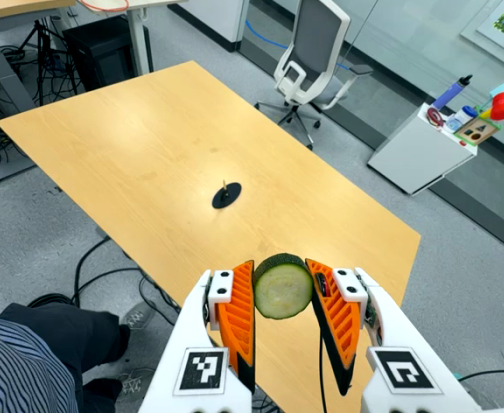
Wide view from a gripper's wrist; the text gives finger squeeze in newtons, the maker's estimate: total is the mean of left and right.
{"total": 9.5, "left": 9.0, "right": 10.1}